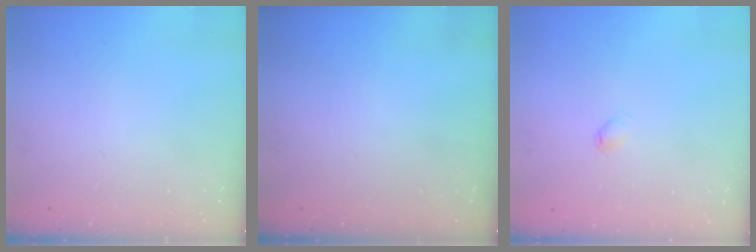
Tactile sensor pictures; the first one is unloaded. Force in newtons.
{"total": 0.0}
{"total": 3.1, "press": 3.1, "slide": 0.5}